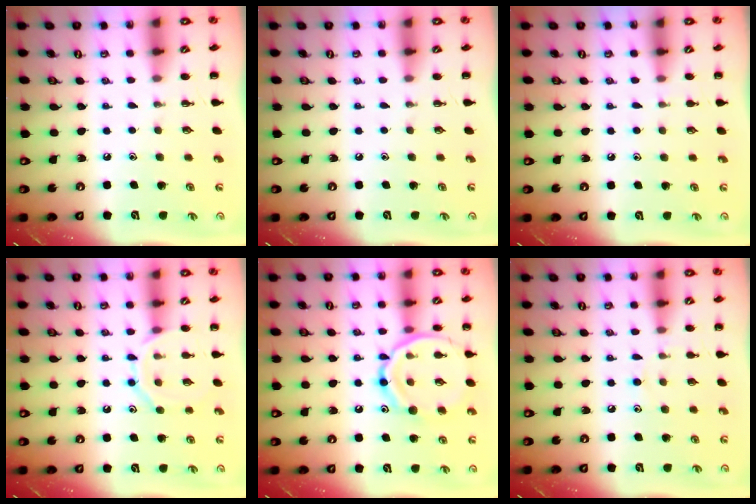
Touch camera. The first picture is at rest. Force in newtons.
{"total": 0.0}
{"total": 4.5, "press": 4.3, "slide": 1.5}
{"total": 10.5, "press": 10.5, "slide": 0.6}
{"total": 15.3, "press": 15.2, "slide": 1.6}
{"total": 7.1, "press": 6.8, "slide": 1.9}